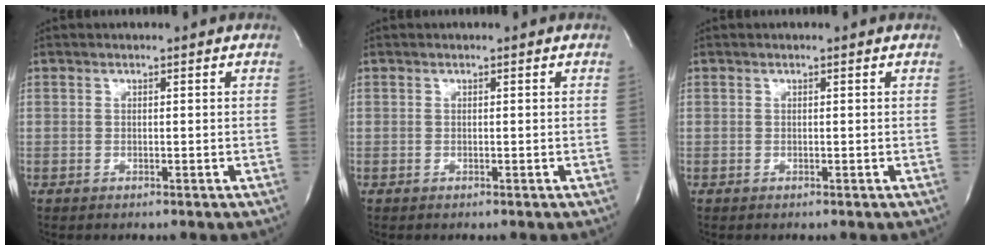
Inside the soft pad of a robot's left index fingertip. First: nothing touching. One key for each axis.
{"total": 0.0}
{"total": 0.0}